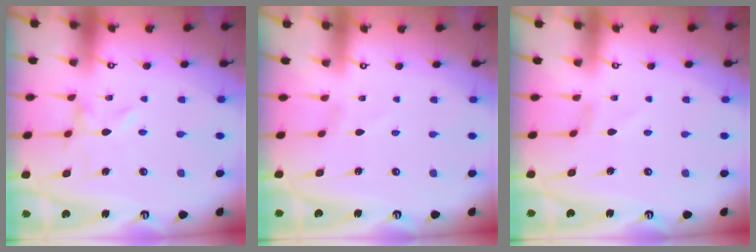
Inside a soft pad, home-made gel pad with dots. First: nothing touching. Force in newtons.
{"total": 1.2, "press": 1.2, "slide": 0.1}
{"total": 0.5, "press": 0.5, "slide": 0.1}